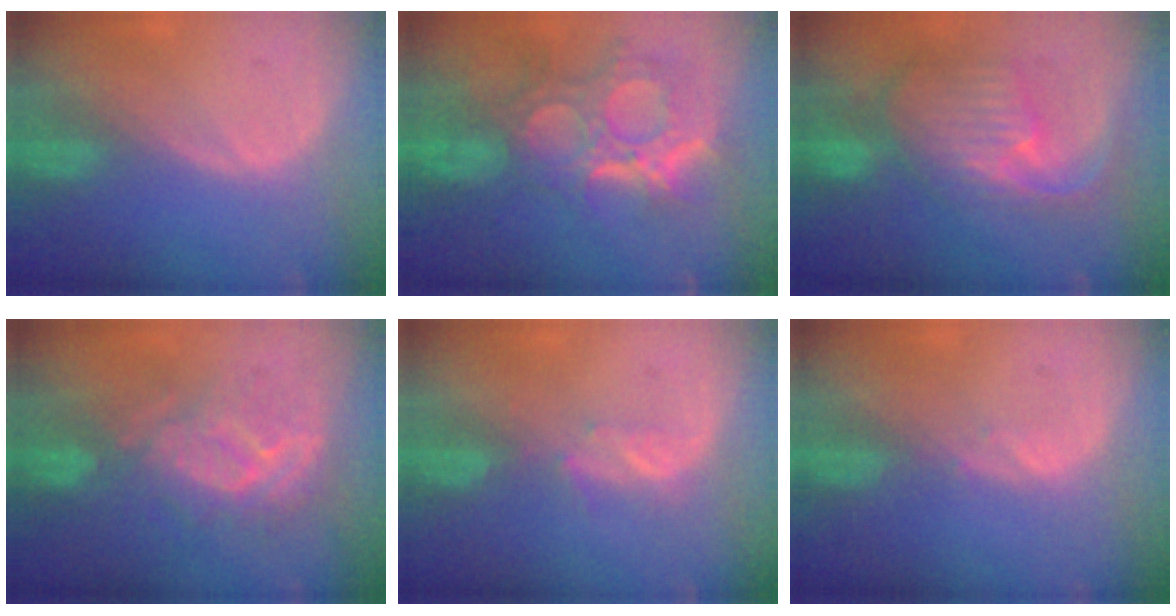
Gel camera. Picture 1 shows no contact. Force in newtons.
{"total": 12.1, "press": 10.8, "slide": 5.4}
{"total": 10.7, "press": 9.5, "slide": 4.9}
{"total": 9.0, "press": 8.9, "slide": 1.7}
{"total": 2.3, "press": 2.1, "slide": 0.8}
{"total": 0.6, "press": 0.6, "slide": 0.1}